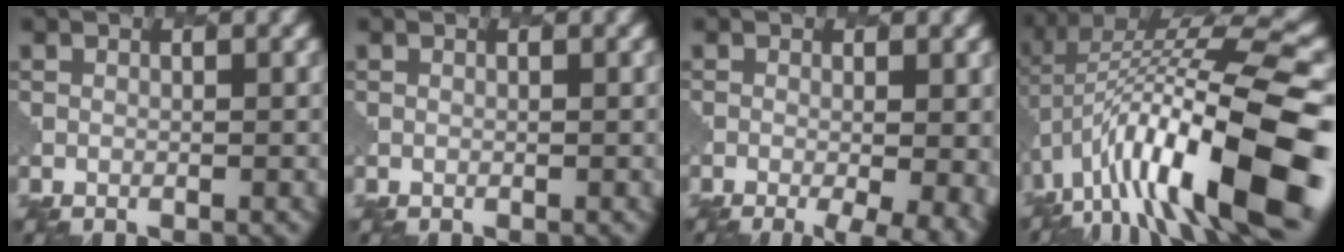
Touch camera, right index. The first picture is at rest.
{"total": 0.0}
{"total": 8.2, "force": [-2.3, 3.7, 6.9], "torque": [-0.040, 0.007, -0.019]}
{"total": 14.9, "force": [-3.5, 5.3, 13.5], "torque": [-0.225, 0.024, -0.063]}